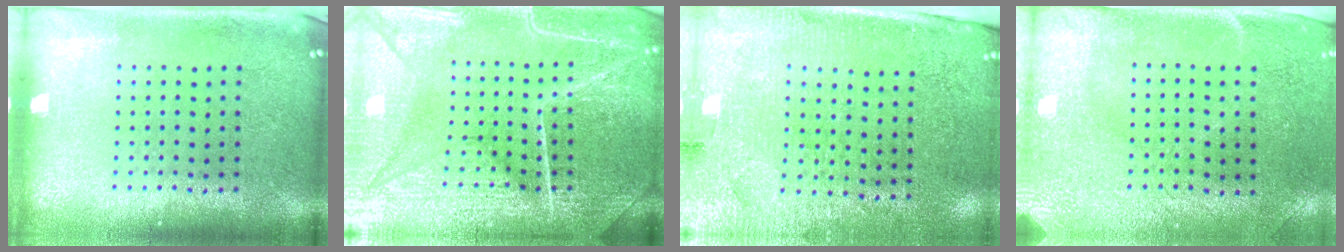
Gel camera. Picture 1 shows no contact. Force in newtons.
{"total": 7.0, "press": 7.0, "slide": 0.8}
{"total": 3.1, "press": 2.9, "slide": 1.1}
{"total": 2.9, "press": 2.4, "slide": 1.6}